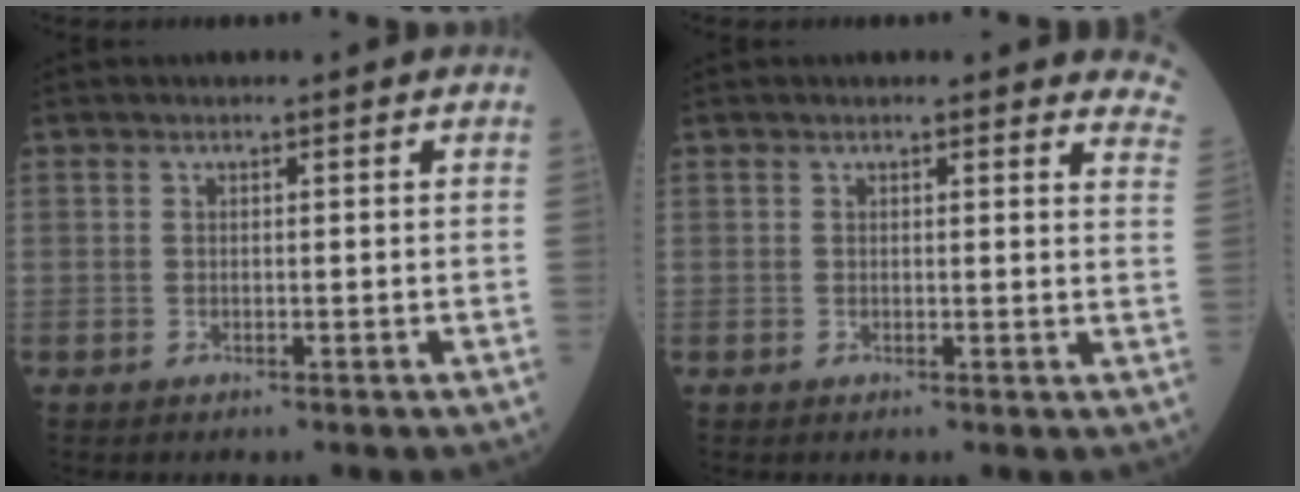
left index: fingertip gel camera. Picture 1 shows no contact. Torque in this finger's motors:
{"motor_torque": [0.06, 0.02, -0.08, 0.00]}